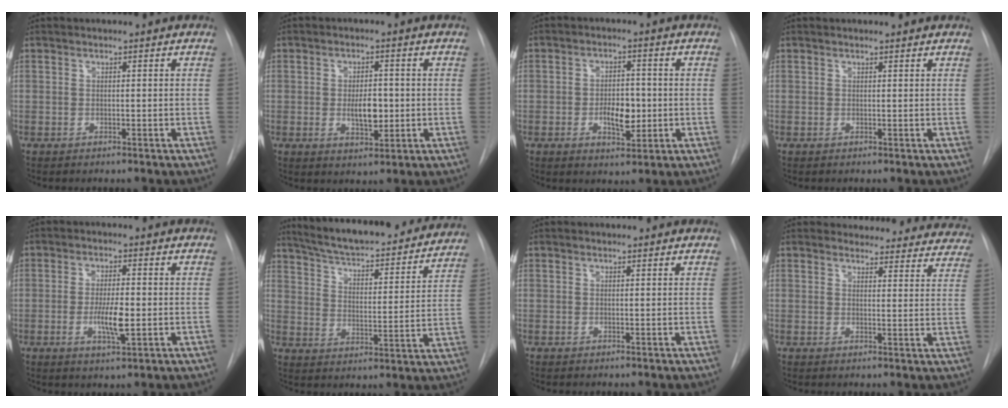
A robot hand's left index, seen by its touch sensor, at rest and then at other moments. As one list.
[{"total": 5.0, "force": [-1.3, 2.2, 4.3], "torque": [-0.068, -0.008, -0.012]}, {"total": 5.7, "force": [-1.9, 2.7, 4.6], "torque": [-0.074, -0.003, -0.022]}, {"total": 0.9, "force": [0.8, 0.2, 0.3], "torque": [-0.011, 0.007, 0.005]}, {"total": 5.6, "force": [-1.9, 1.0, 5.2], "torque": [-0.099, -0.014, -0.027]}, {"total": 27.1, "force": [24.1, 5.5, 11.1], "torque": [-0.177, -0.038, 0.314]}, {"total": 0.0}, {"total": 19.0, "force": [18.0, 5.6, 2.7], "torque": [-0.008, -0.055, 0.185]}]